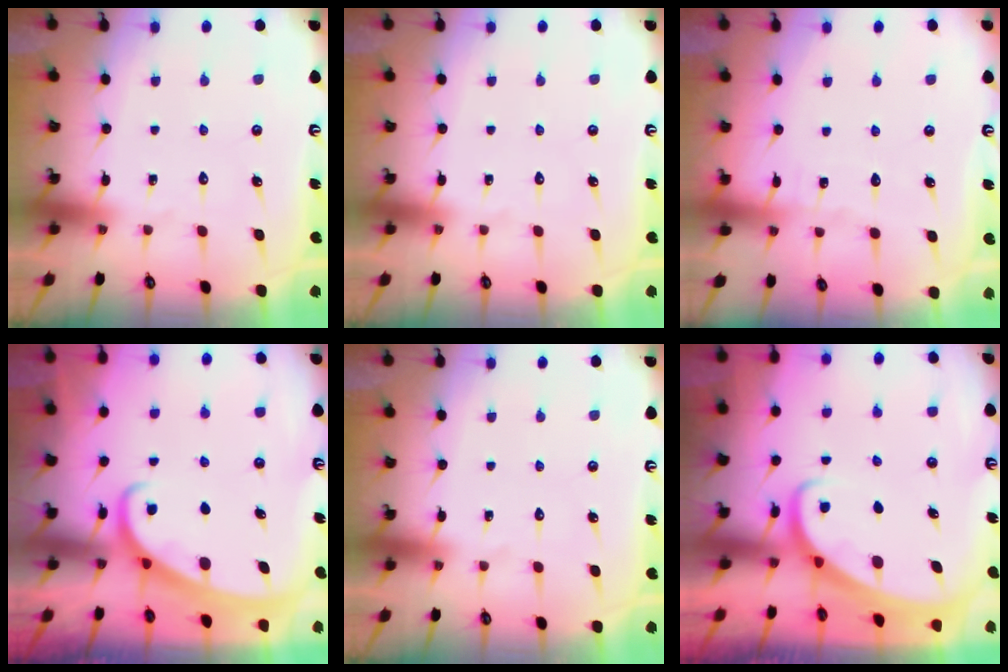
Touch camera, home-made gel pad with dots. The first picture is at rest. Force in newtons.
{"total": 0.0}
{"total": 2.3, "press": 2.3, "slide": 0.2}
{"total": 2.2, "press": 2.2, "slide": 0.3}
{"total": 0.0}
{"total": 2.6, "press": 2.6, "slide": 0.3}